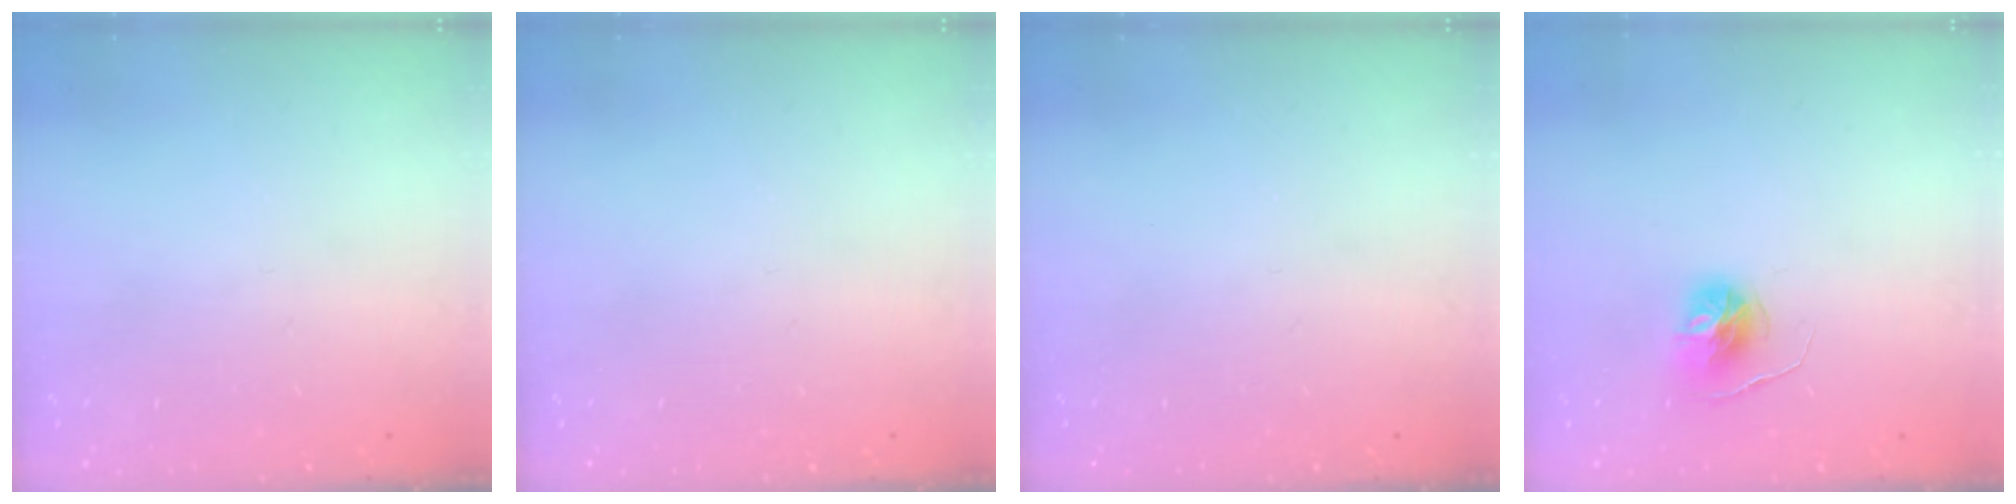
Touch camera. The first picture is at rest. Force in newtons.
{"total": 0.0}
{"total": 0.0}
{"total": 6.4, "press": 6.4, "slide": 0.6}